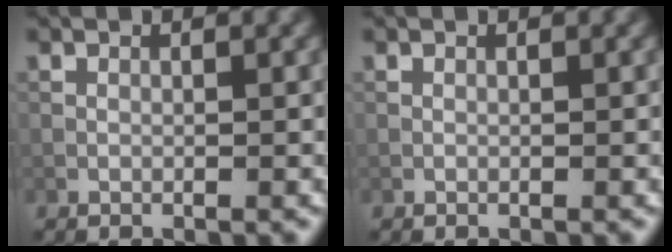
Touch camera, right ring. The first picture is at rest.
{"total": 0.0}